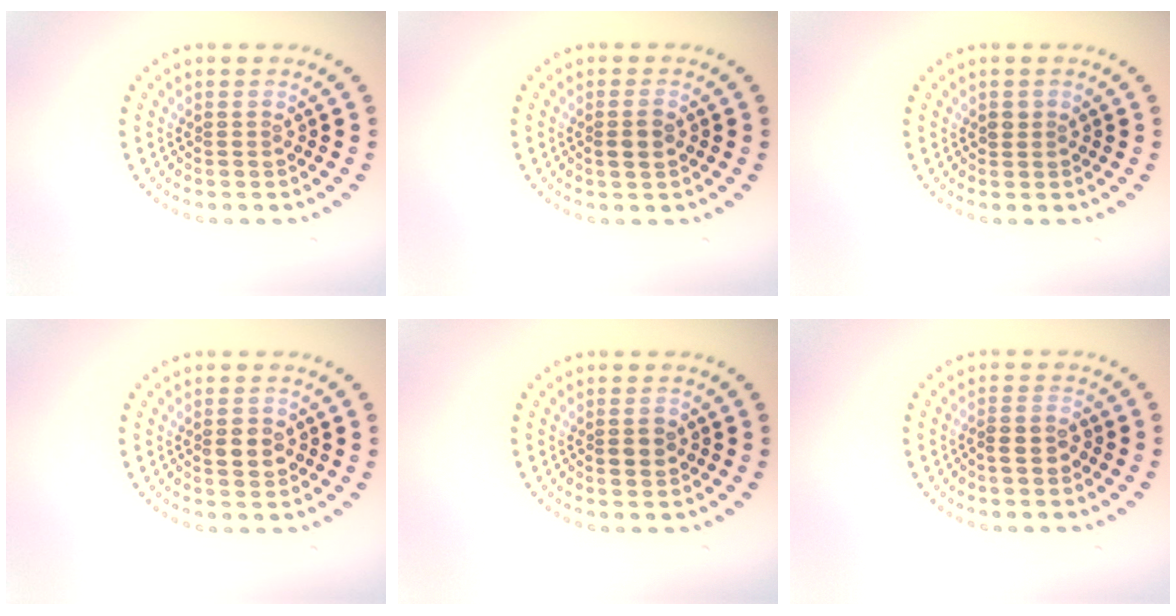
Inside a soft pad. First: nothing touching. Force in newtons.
{"total": 1.7, "press": 1.6, "slide": 0.3}
{"total": 0.9, "press": 0.8, "slide": 0.5}
{"total": 2.1, "press": 2.1, "slide": 0.1}
{"total": 1.9, "press": 1.9, "slide": 0.1}
{"total": 2.1, "press": 2.0, "slide": 0.8}